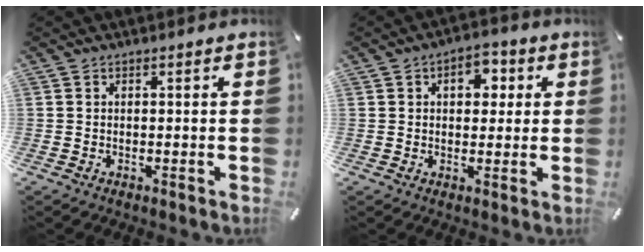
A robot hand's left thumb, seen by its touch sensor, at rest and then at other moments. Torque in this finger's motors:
{"motor_torque": [1.02, 1.17, 0.62, -0.72, 0.18]}